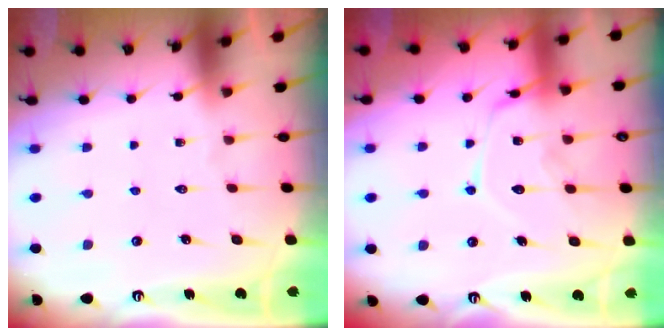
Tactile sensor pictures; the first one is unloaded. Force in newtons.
{"total": 15.0, "press": 15.0, "slide": 1.1}